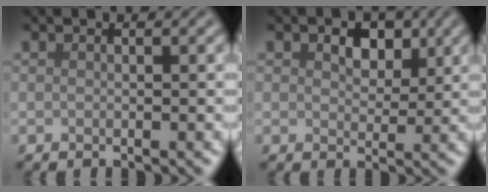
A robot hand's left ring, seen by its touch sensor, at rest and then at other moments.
{"total": 3.9, "force": [1.7, 2.5, 2.4], "torque": [-0.036, 0.001, 0.017]}